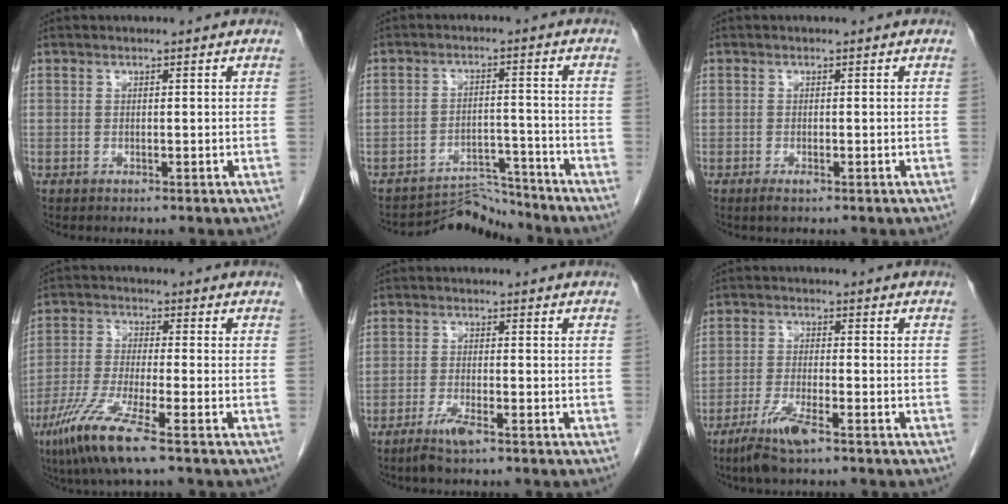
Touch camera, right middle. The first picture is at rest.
{"total": 5.7, "force": [-5.4, 0.3, -1.6], "torque": [0.031, 0.016, -0.085]}
{"total": 1.2, "force": [-0.7, 0.3, 0.9], "torque": [-0.018, -0.003, -0.010]}
{"total": 9.5, "force": [-5.8, 0.0, 7.6], "torque": [-0.162, -0.030, -0.114]}
{"total": 3.3, "force": [-2.3, 0.3, 2.3], "torque": [-0.053, -0.006, -0.046]}
{"total": 6.0, "force": [-4.0, 0.6, 4.4], "torque": [-0.098, -0.013, -0.076]}